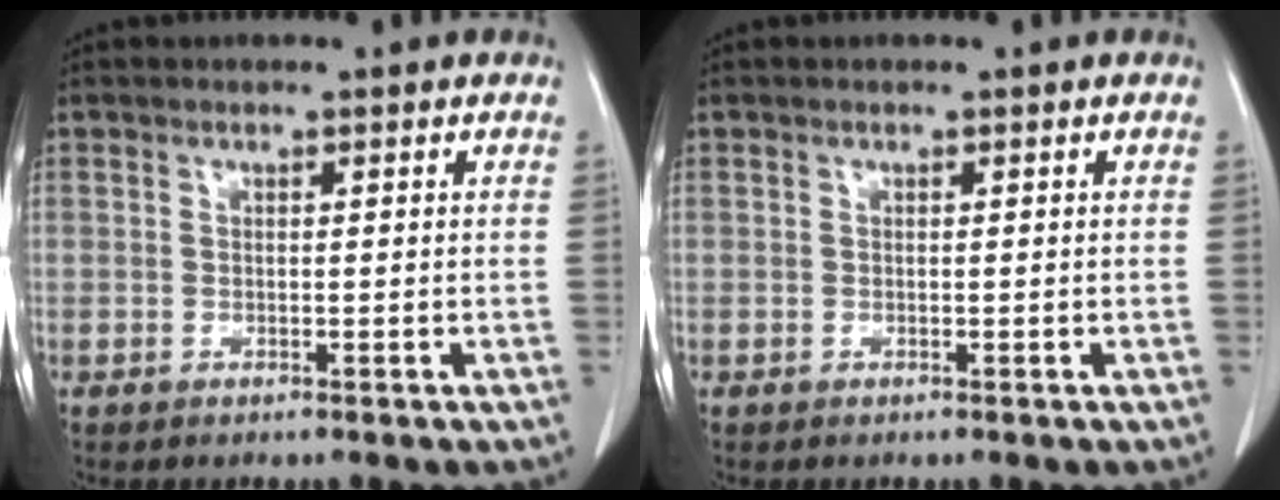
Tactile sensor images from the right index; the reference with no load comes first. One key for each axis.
{"total": 0.0}